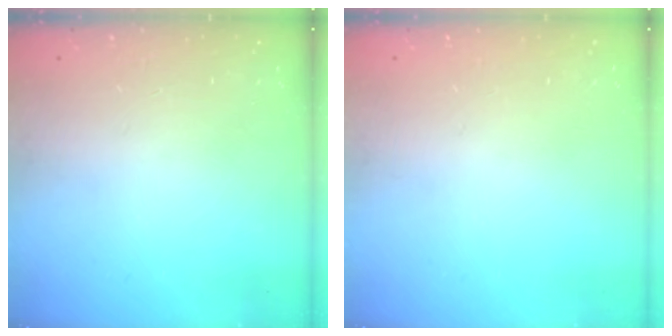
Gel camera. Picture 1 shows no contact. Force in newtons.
{"total": 0.0}